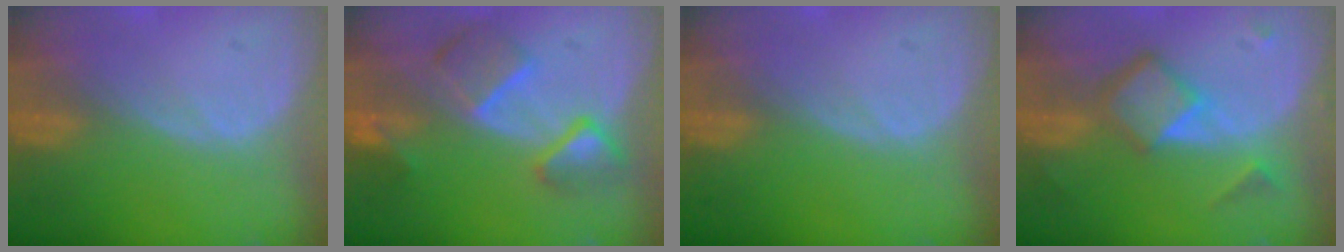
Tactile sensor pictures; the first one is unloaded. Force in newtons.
{"total": 7.4, "press": 6.8, "slide": 2.8}
{"total": 0.0}
{"total": 6.6, "press": 5.7, "slide": 3.3}